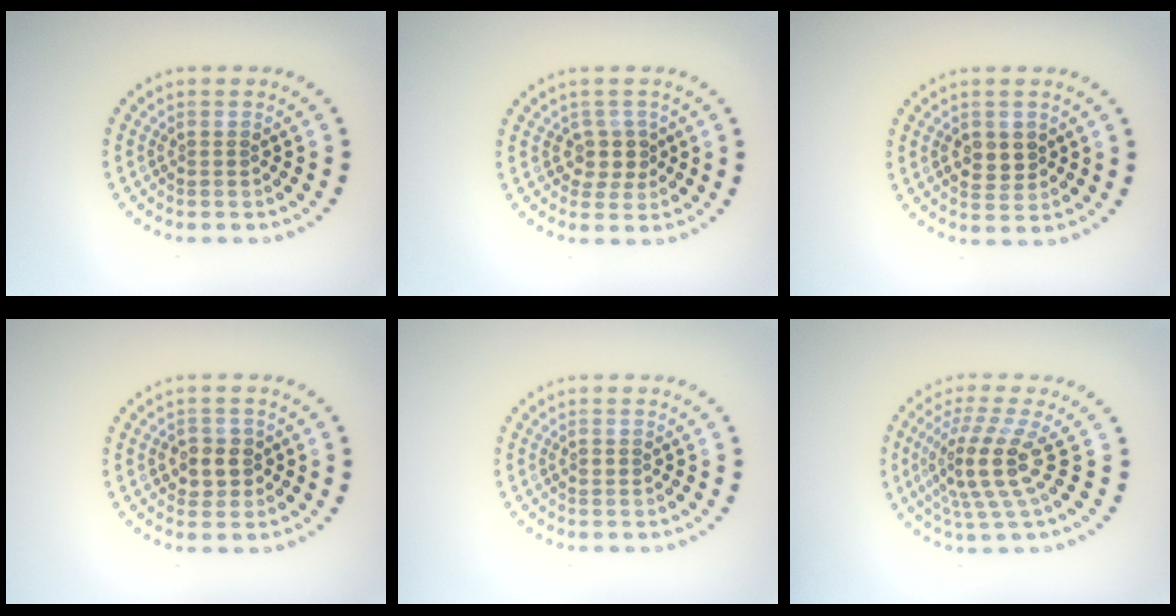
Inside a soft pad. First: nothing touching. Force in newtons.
{"total": 2.3, "press": 1.9, "slide": 1.3}
{"total": 2.5, "press": 2.5, "slide": 0.3}
{"total": 2.5, "press": 2.4, "slide": 0.8}
{"total": 1.0, "press": 0.9, "slide": 0.1}
{"total": 4.6, "press": 3.5, "slide": 3.0}